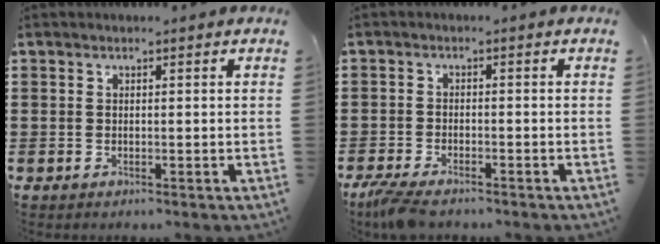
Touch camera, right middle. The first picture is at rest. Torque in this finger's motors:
{"motor_torque": [2.13, 0.00, 0.69, 0.21]}